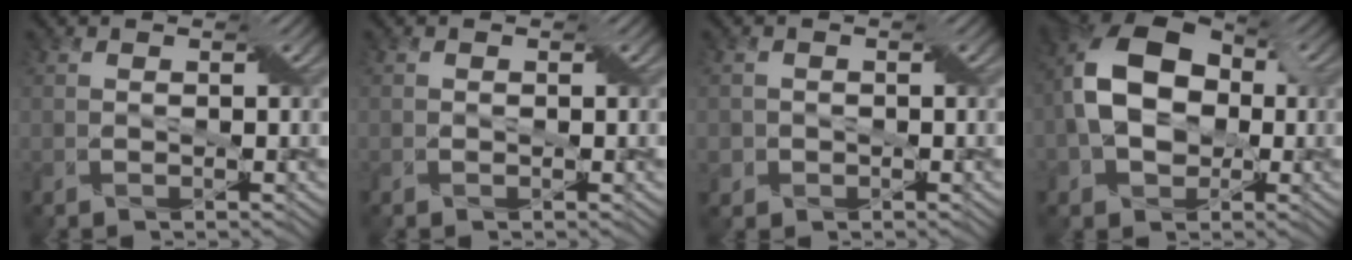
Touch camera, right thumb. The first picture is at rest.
{"total": 0.0}
{"total": 1.6, "force": [-0.5, 1.5, 0.1], "torque": [-0.002, 0.000, -0.009]}
{"total": 13.1, "force": [0.0, 9.4, 9.2], "torque": [-0.193, 0.011, -0.008]}